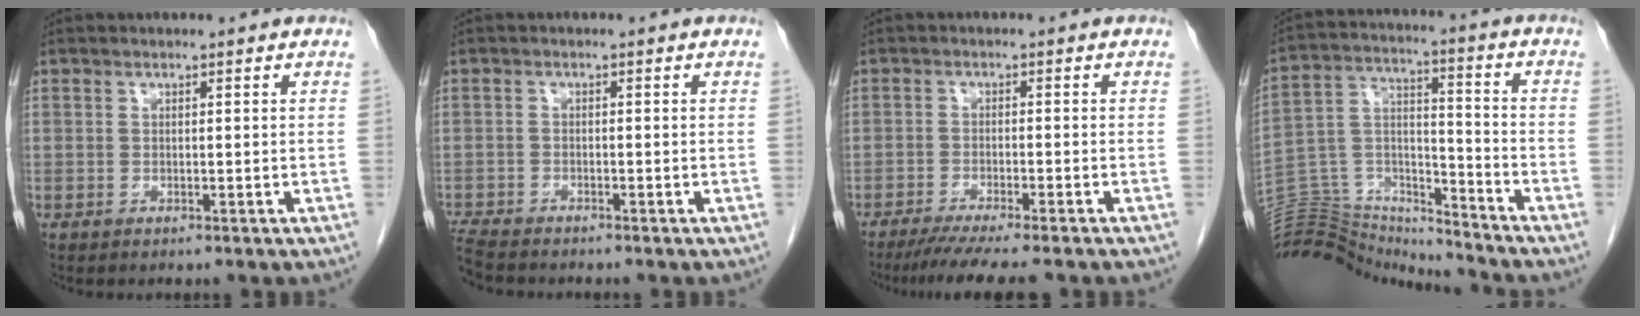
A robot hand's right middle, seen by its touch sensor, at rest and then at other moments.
{"total": 4.4, "force": [-4.1, 0.7, 1.3], "torque": [-0.029, -0.018, -0.078]}
{"total": 9.4, "force": [-7.9, -0.1, 5.1], "torque": [-0.062, -0.023, -0.121]}
{"total": 15.7, "force": [-15.6, 1.6, 1.0], "torque": [-0.022, 0.058, -0.271]}